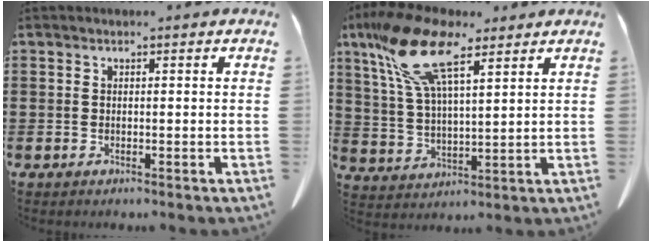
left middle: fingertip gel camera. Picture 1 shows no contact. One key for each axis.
{"total": 13.0, "fx": 8.2, "fy": 4.0, "fz": 9.3, "tx": -0.213, "ty": -0.012, "tz": 0.146}